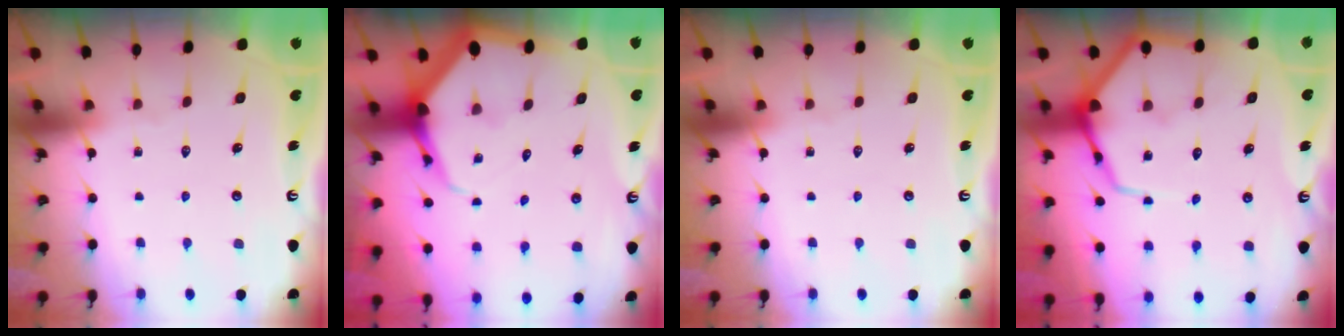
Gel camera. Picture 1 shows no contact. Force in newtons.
{"total": 7.4, "press": 7.4, "slide": 0.8}
{"total": 0.0}
{"total": 10.5, "press": 10.4, "slide": 1.1}